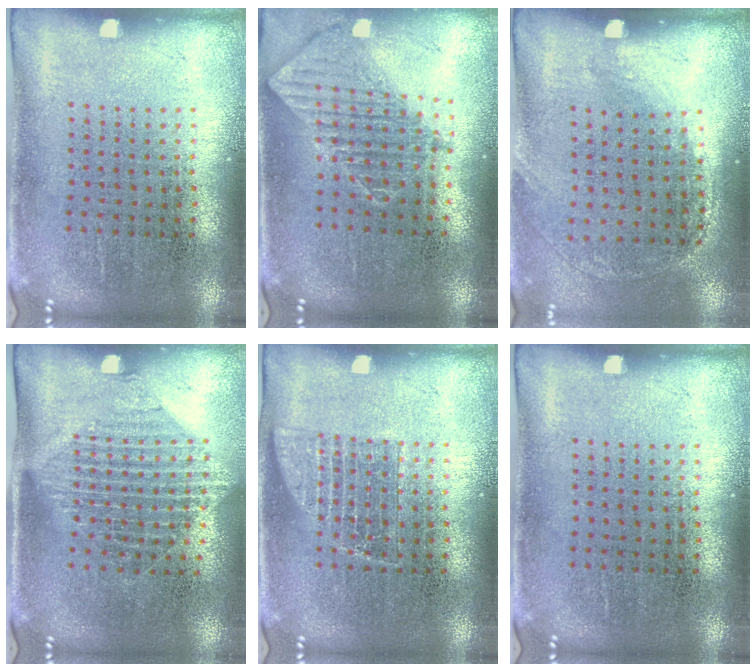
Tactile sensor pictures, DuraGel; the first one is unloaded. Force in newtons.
{"total": 1.2, "press": 1.1, "slide": 0.6}
{"total": 1.3, "press": 0.9, "slide": 0.9}
{"total": 1.6, "press": 1.3, "slide": 0.9}
{"total": 1.8, "press": 1.7, "slide": 0.5}
{"total": 0.0}